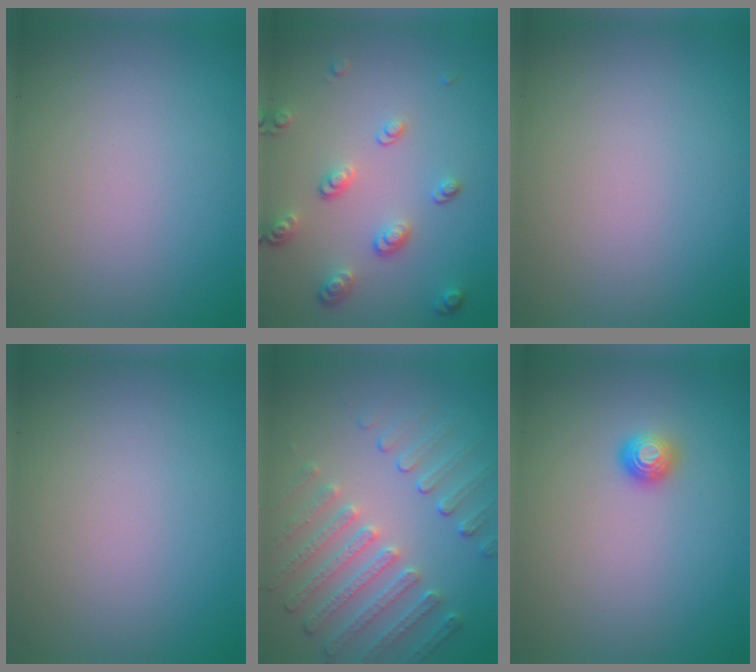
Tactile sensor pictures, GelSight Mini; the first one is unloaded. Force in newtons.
{"total": 3.3, "press": 2.5, "slide": 2.1}
{"total": 0.0}
{"total": 0.0}
{"total": 5.1, "press": 3.9, "slide": 3.3}
{"total": 1.1, "press": 1.0, "slide": 0.3}